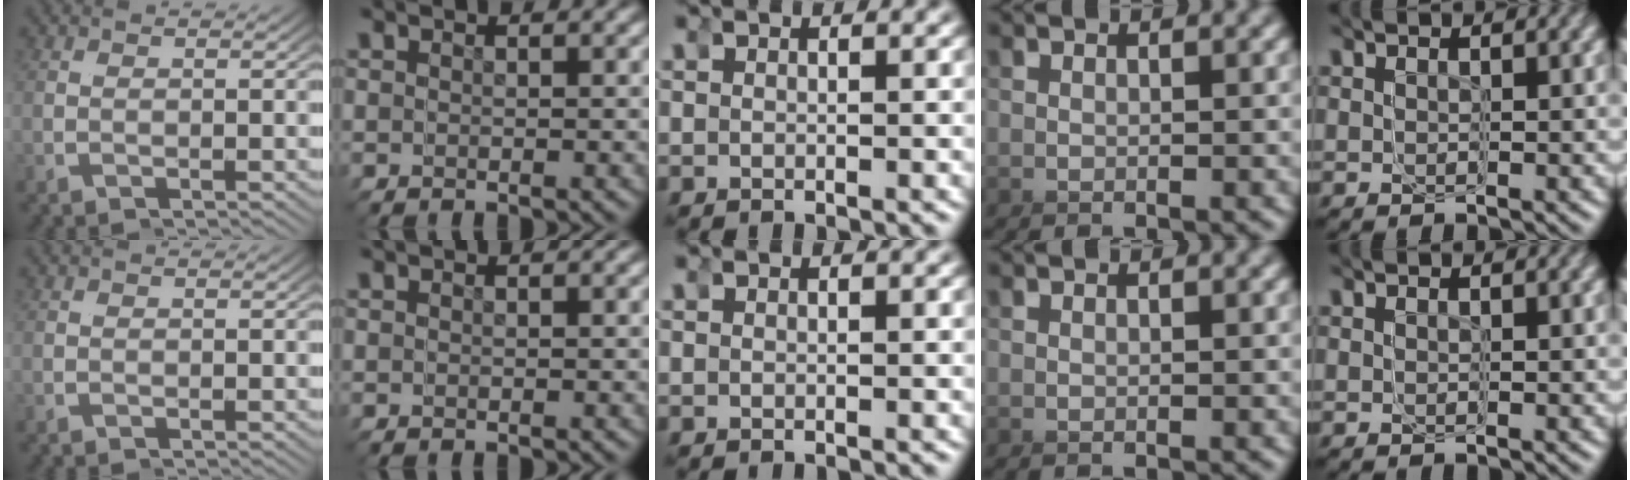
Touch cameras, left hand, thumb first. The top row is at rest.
{}